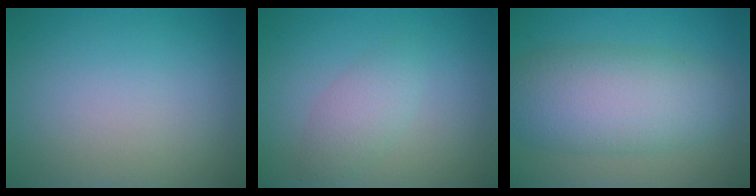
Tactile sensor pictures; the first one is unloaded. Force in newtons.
{"total": 2.1, "press": 2.1, "slide": 0.1}
{"total": 7.8, "press": 7.8, "slide": 0.2}